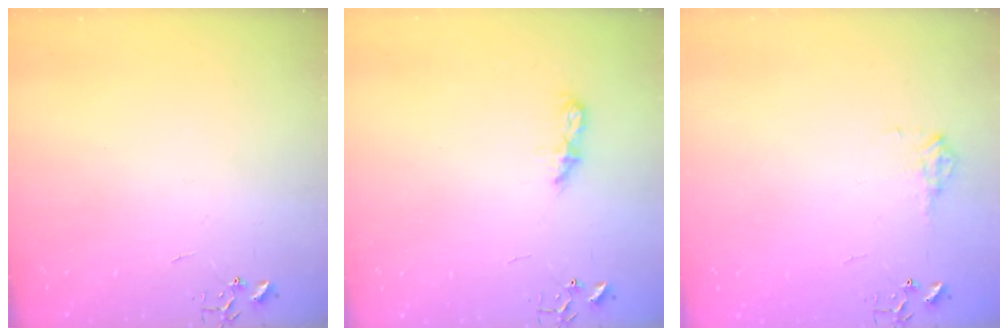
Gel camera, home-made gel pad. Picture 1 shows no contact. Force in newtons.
{"total": 6.7, "press": 6.6, "slide": 0.8}
{"total": 8.2, "press": 8.2, "slide": 0.2}